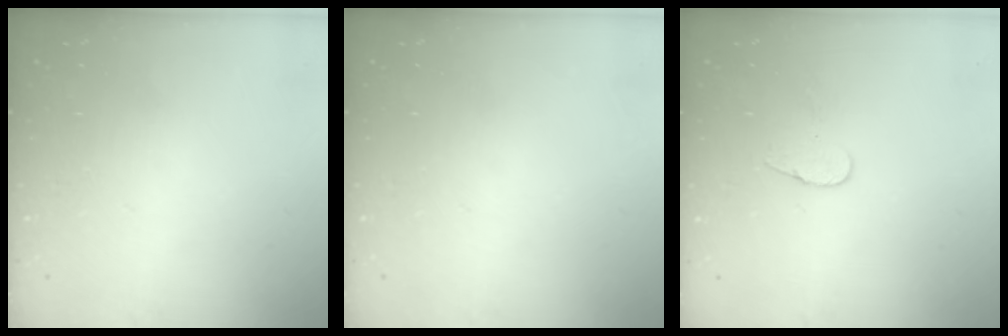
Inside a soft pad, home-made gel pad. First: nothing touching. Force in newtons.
{"total": 0.0}
{"total": 5.6, "press": 5.6, "slide": 0.4}